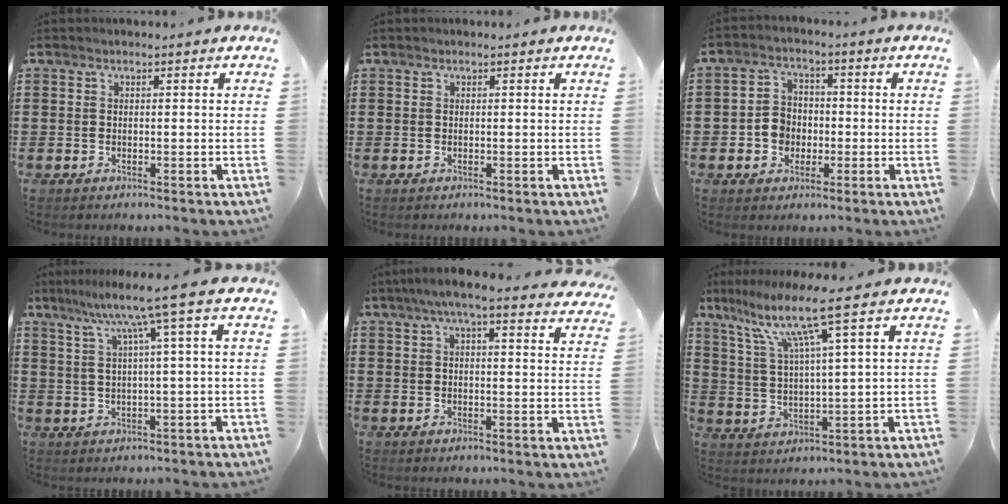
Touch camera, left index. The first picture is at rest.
{"total": 0.0}
{"total": 4.6, "force": [-1.2, 4.0, 1.9], "torque": [-0.045, 0.012, -0.026]}
{"total": 7.9, "force": [3.4, -1.0, 7.0], "torque": [-0.145, -0.008, 0.050]}
{"total": 5.9, "force": [4.8, 0.1, 3.4], "torque": [-0.079, -0.007, 0.085]}
{"total": 10.3, "force": [6.1, 0.3, 8.3], "torque": [-0.177, -0.018, 0.099]}